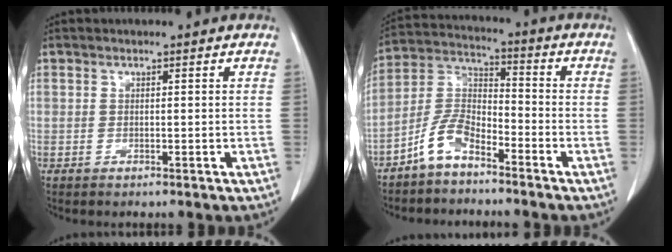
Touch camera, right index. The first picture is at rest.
{"total": 7.5, "force": [-5.2, 3.2, 4.4], "torque": [-0.102, 0.012, -0.109]}